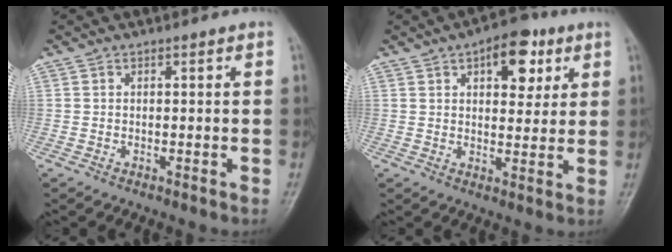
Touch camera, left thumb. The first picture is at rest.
{"total": 9.6, "force": [4.4, 5.2, 6.8], "torque": [-0.056, -0.011, 0.054]}